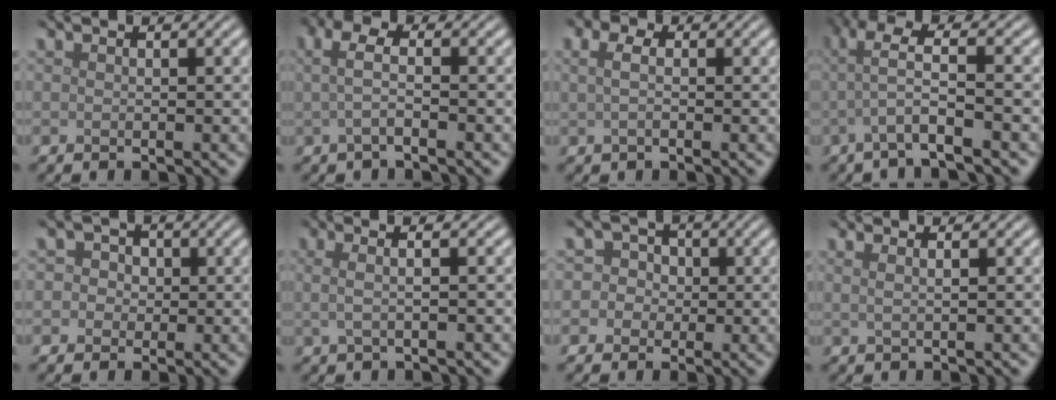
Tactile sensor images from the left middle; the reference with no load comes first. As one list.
[{"total": 2.4, "force": [-0.2, 0.8, 2.3], "torque": [-0.048, 0.002, -0.008]}, {"total": 2.4, "force": [0.5, 1.5, 1.8], "torque": [-0.032, 0.001, -0.004]}, {"total": 4.4, "force": [-0.7, 0.7, 4.3], "torque": [-0.081, 0.007, -0.018]}, {"total": 3.3, "force": [0.6, 3.1, 1.2], "torque": [0.009, 0.019, -0.015]}, {"total": 3.4, "force": [0.6, 1.4, 3.0], "torque": [-0.042, 0.008, -0.012]}, {"total": 4.3, "force": [0.2, 4.1, 1.2], "torque": [0.011, 0.035, -0.028]}, {"total": 3.0, "force": [1.3, 1.5, 2.2], "torque": [-0.018, 0.012, -0.008]}]